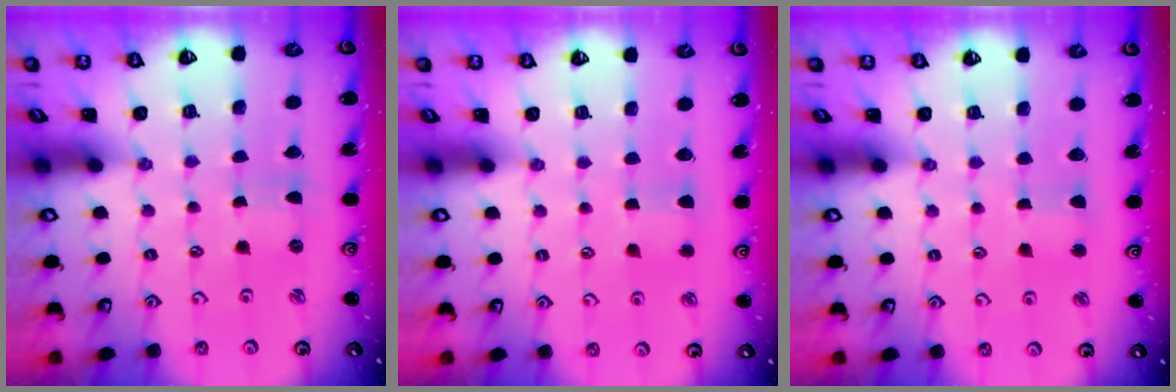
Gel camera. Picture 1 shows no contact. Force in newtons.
{"total": 3.8, "press": 3.8, "slide": 0.4}
{"total": 3.0, "press": 3.0, "slide": 0.3}